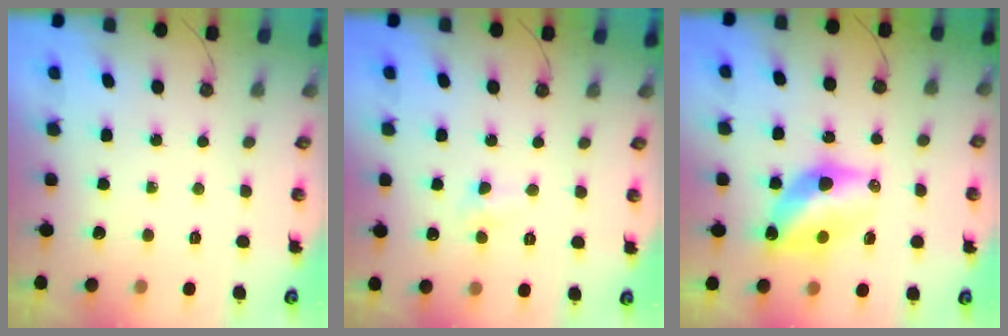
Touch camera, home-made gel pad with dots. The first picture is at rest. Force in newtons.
{"total": 4.5, "press": 2.7, "slide": 3.6}
{"total": 10.9, "press": 10.9, "slide": 0.6}